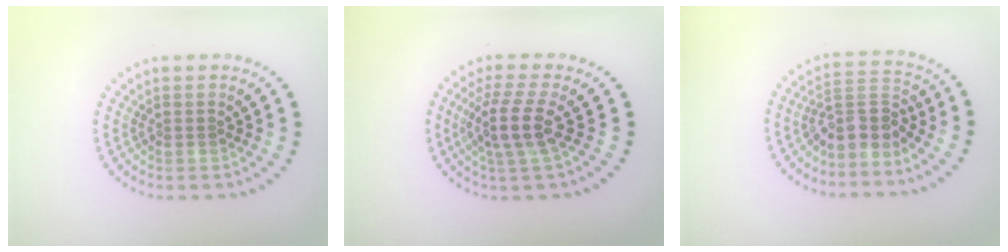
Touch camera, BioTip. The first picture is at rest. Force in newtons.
{"total": 3.8, "press": 2.9, "slide": 2.5}
{"total": 3.3, "press": 2.5, "slide": 2.2}